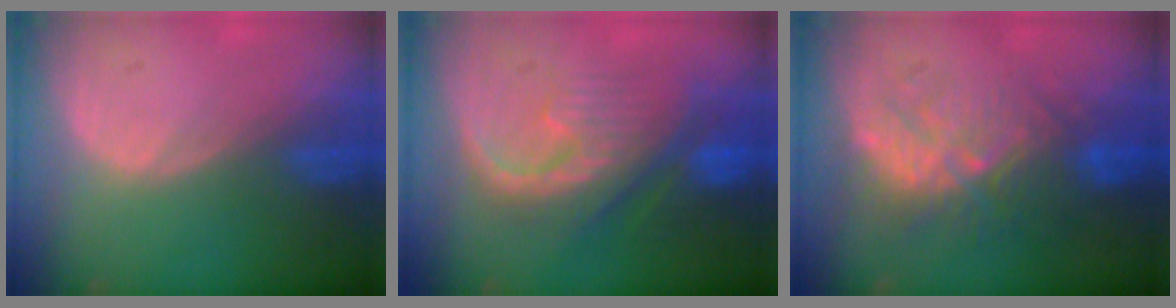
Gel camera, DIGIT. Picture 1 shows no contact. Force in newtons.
{"total": 9.9, "press": 9.2, "slide": 3.7}
{"total": 9.1, "press": 8.7, "slide": 2.7}